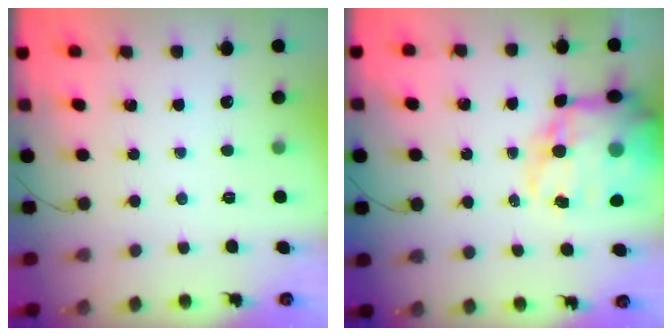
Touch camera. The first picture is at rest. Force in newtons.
{"total": 23.6, "press": 23.0, "slide": 5.3}